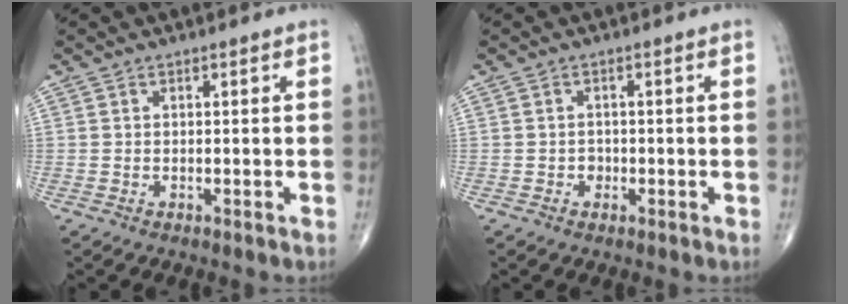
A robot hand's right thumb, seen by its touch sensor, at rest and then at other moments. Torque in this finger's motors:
{"motor_torque": [0.24, 0.06, 0.44, -0.02, -0.02]}